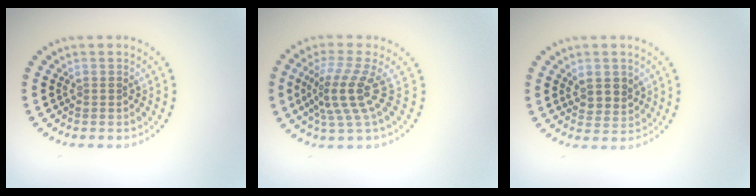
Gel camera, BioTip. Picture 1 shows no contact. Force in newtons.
{"total": 4.0, "press": 2.8, "slide": 2.8}
{"total": 2.4, "press": 2.3, "slide": 0.8}